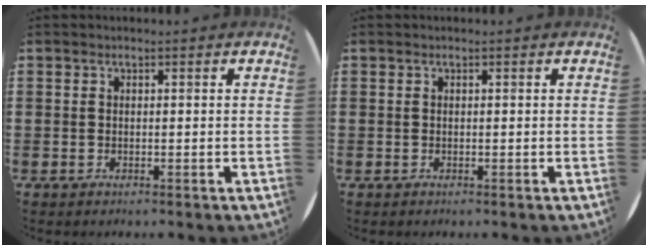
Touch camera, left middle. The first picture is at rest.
{"total": 0.0}